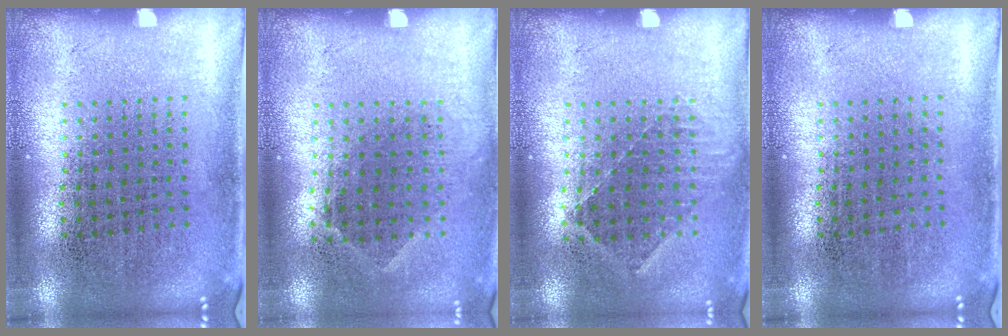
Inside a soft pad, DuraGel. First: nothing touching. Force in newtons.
{"total": 0.8, "press": 0.6, "slide": 0.5}
{"total": 0.8, "press": 0.8, "slide": 0.3}
{"total": 0.0}